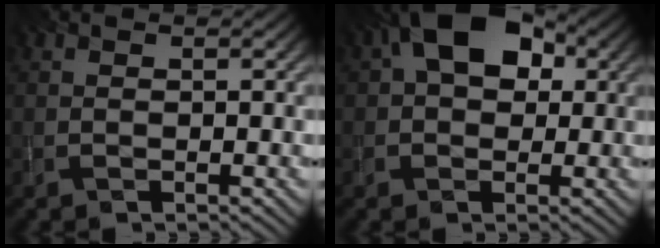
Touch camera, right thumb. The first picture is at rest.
{"total": 9.3, "force": [2.7, 6.1, 6.4], "torque": [-0.118, 0.025, 0.030]}